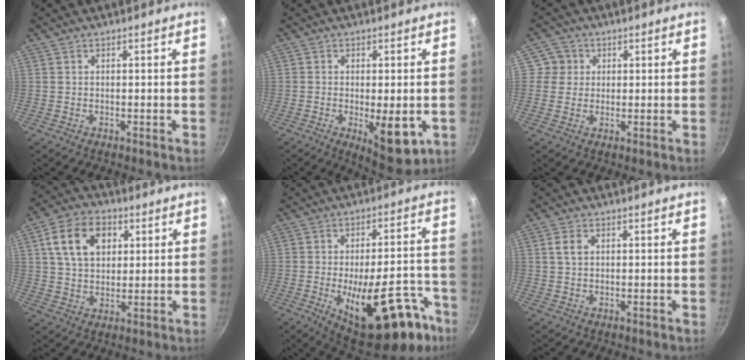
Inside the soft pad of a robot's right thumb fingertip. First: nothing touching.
{"total": 9.8, "force": [-2.3, 3.7, 8.8], "torque": [-0.109, -0.005, -0.020]}
{"total": 1.0, "force": [0.2, 1.0, 0.2], "torque": [0.002, 0.000, -0.001]}
{"total": 12.2, "force": [3.9, 8.6, 7.7], "torque": [-0.116, 0.005, 0.060]}
{"total": 24.1, "force": [-11.2, 10.1, 18.8], "torque": [-0.198, 0.042, -0.144]}
{"total": 1.2, "force": [0.3, 0.9, 0.8], "torque": [-0.013, 0.003, 0.005]}